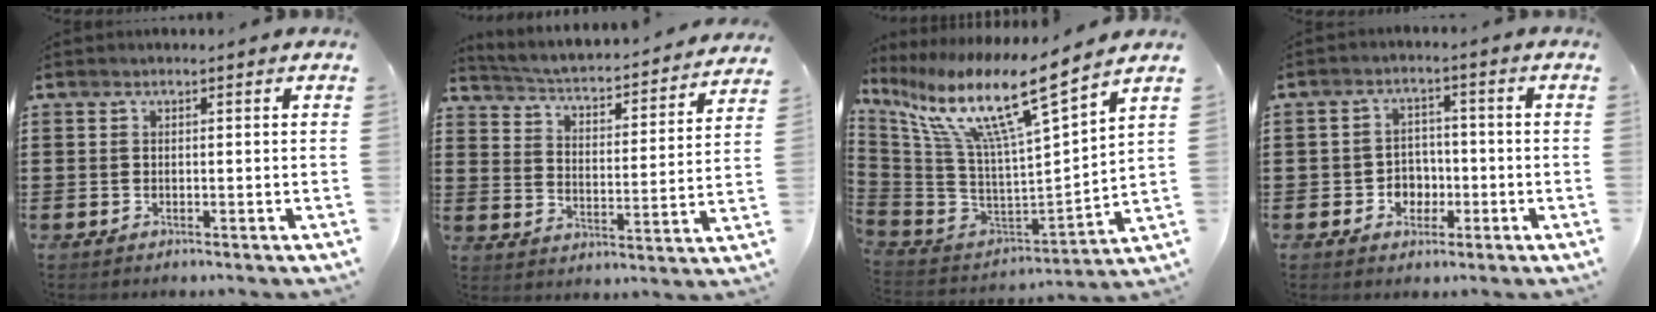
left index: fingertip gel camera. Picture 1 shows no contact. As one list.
[{"total": 2.5, "force": [2.3, -0.2, 0.7], "torque": [-0.033, -0.033, 0.027]}, {"total": 13.7, "force": [8.8, 1.4, 10.4], "torque": [-0.222, -0.065, 0.138]}, {"total": 3.7, "force": [-1.3, 3.2, 1.4], "torque": [-0.027, 0.002, -0.031]}]